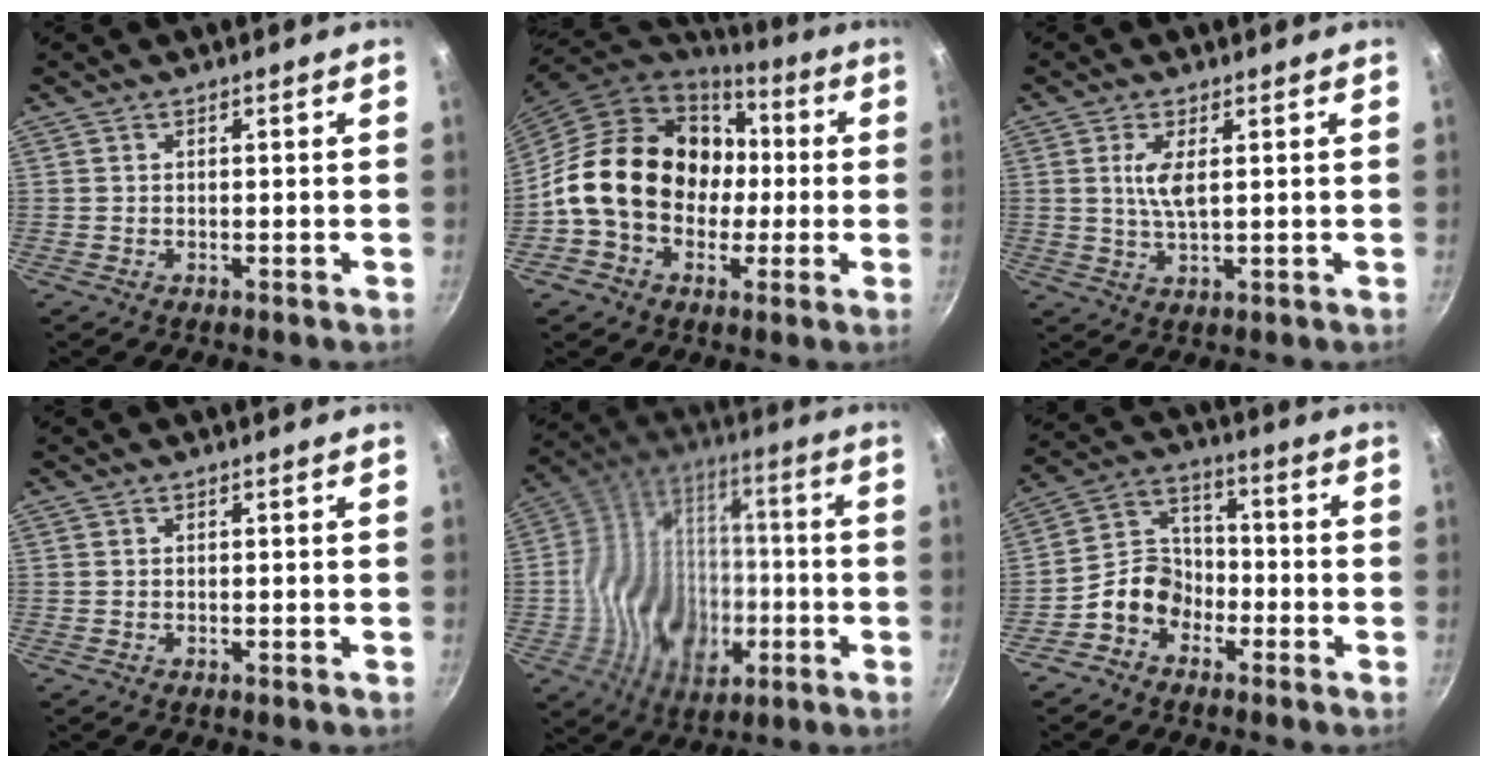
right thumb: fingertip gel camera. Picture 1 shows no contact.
{"total": 19.9, "force": [-0.2, 15.8, 12.1], "torque": [-0.169, 0.047, -0.003]}
{"total": 4.7, "force": [1.1, 1.5, 4.3], "torque": [-0.087, -0.004, 0.022]}
{"total": 0.0}
{"total": 17.9, "force": [-3.8, 14.1, 10.4], "torque": [-0.157, 0.040, -0.061]}
{"total": 9.0, "force": [-4.2, 7.0, 3.9], "torque": [-0.038, 0.050, -0.097]}